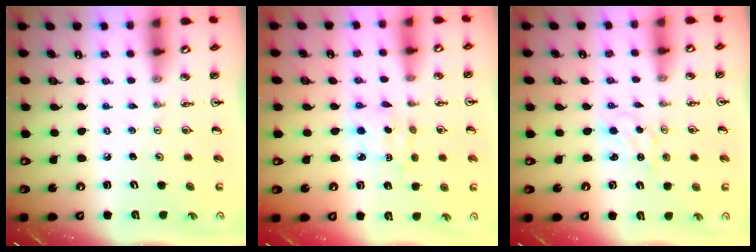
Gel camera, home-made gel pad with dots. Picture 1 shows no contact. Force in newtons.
{"total": 2.7, "press": 2.7, "slide": 0.0}
{"total": 1.4, "press": 1.4, "slide": 0.3}